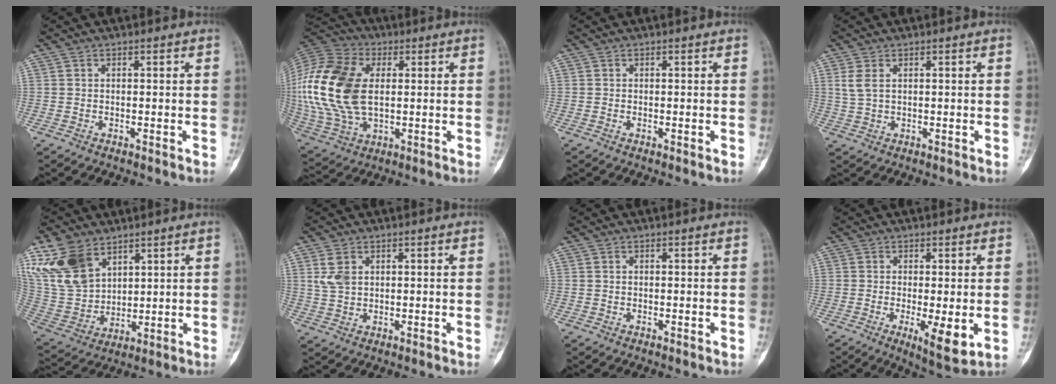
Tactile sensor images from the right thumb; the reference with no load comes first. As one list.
[{"total": 23.3, "force": [2.3, 14.5, 18.1], "torque": [-0.405, -0.005, 0.042]}, {"total": 0.0}, {"total": 3.2, "force": [1.1, 1.9, 2.4], "torque": [-0.058, 0.002, 0.030]}, {"total": 14.8, "force": [8.5, 9.2, 7.8], "torque": [-0.146, -0.028, 0.188]}, {"total": 4.2, "force": [1.5, 2.8, 2.7], "torque": [-0.053, 0.000, 0.038]}, {"total": 0.0}, {"total": 5.4, "force": [-1.0, 1.5, 5.1], "torque": [-0.082, -0.017, -0.017]}]